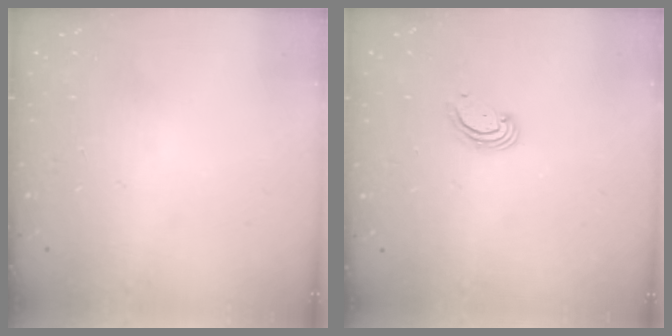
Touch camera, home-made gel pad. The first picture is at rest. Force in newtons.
{"total": 2.7, "press": 2.7, "slide": 0.3}